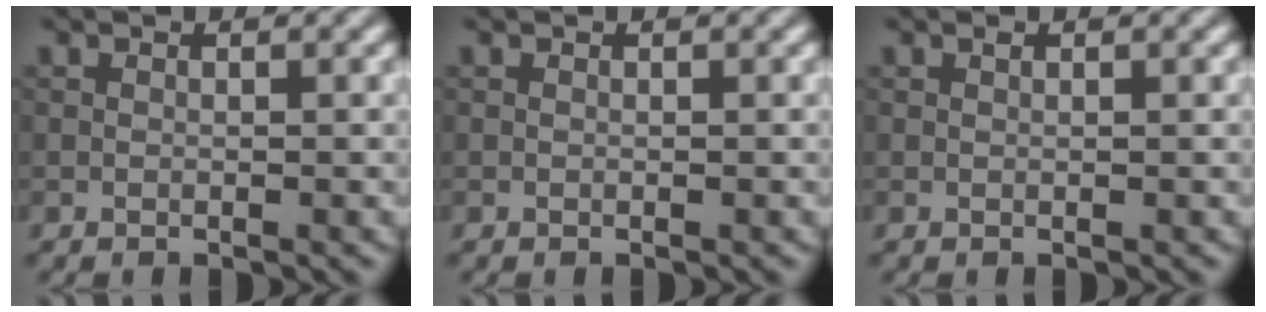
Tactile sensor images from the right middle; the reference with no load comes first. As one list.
[{"total": 0.0}, {"total": 0.0}]